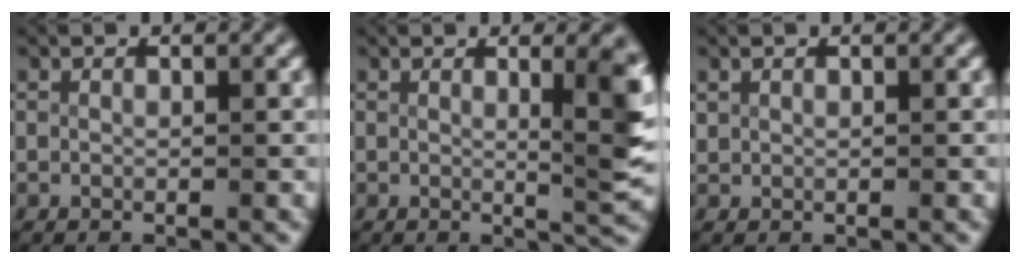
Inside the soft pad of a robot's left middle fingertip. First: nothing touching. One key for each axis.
{"total": 4.7, "fx": 0.7, "fy": 0.8, "fz": 4.6, "tx": -0.049, "ty": -0.012, "tz": 0.013}
{"total": 0.6, "fx": 0.4, "fy": 0.3, "fz": 0.3, "tx": -0.011, "ty": -0.002, "tz": 0.015}